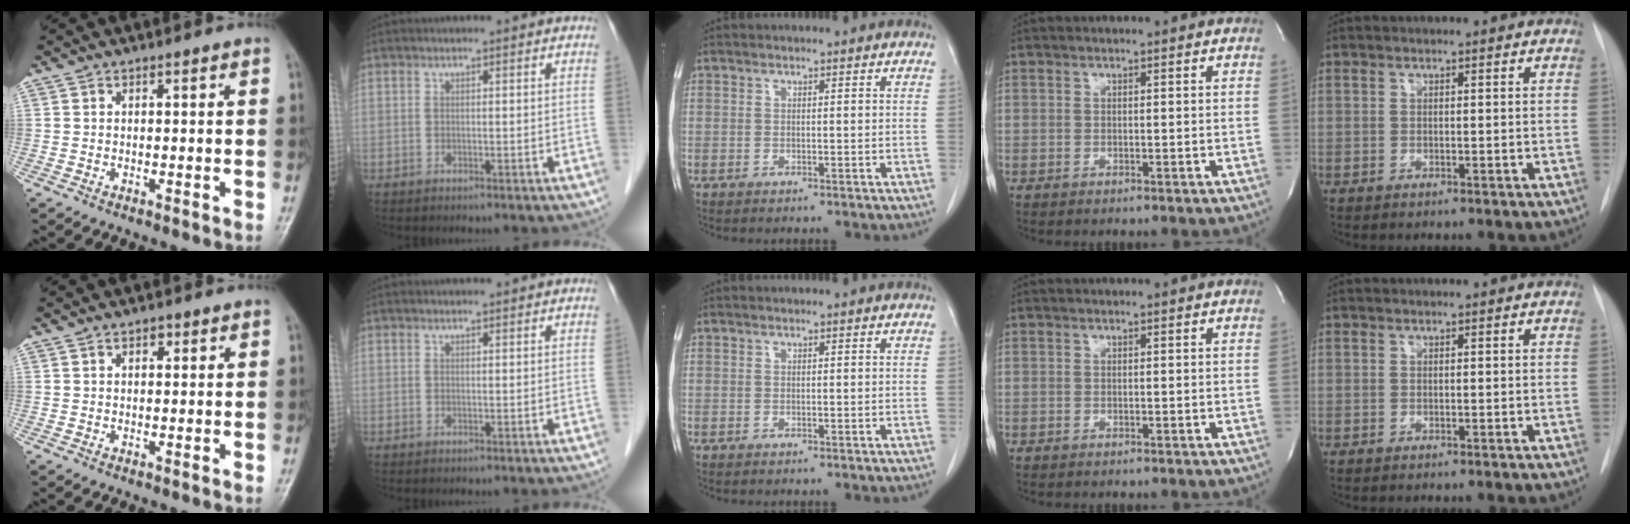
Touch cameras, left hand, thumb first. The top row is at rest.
{"thumb": {"total": 1.7, "force": [0.8, 1.1, 1.1], "torque": [-0.009, 0.000, 0.011]}, "index": {"total": 0.9, "force": [0.8, 0.0, 0.3], "torque": [-0.006, 0.008, 0.014]}}